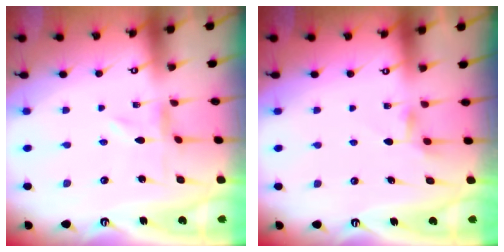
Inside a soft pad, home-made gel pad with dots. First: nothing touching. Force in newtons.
{"total": 4.3, "press": 4.3, "slide": 0.4}